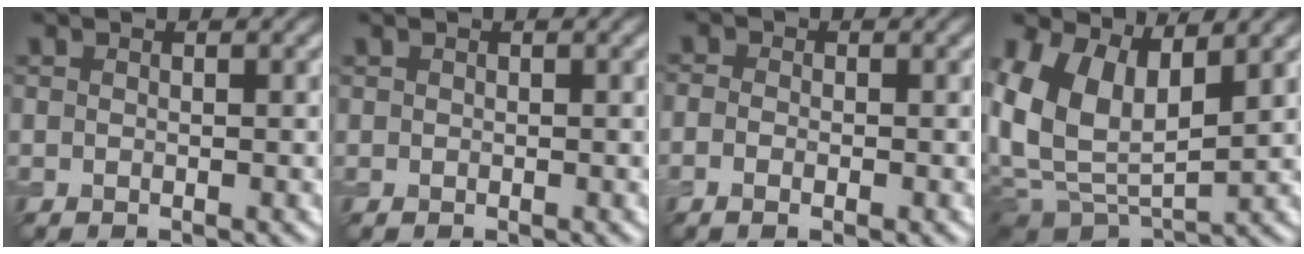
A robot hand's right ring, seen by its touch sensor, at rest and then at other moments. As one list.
[{"total": 0.0}, {"total": 2.1, "force": [-0.5, 1.3, 1.7], "torque": [-0.015, 0.001, -0.014]}, {"total": 9.6, "force": [3.3, 5.7, 7.0], "torque": [-0.149, -0.009, 0.064]}]